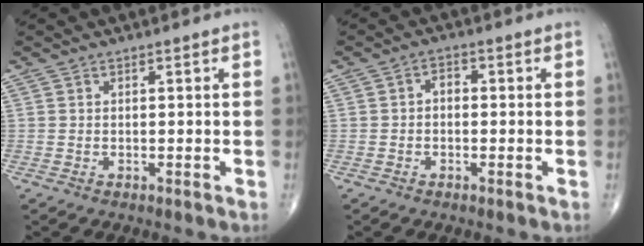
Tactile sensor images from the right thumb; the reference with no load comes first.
{"total": 2.3, "force": [-0.2, 1.6, 1.6], "torque": [-0.013, 0.011, -0.012]}